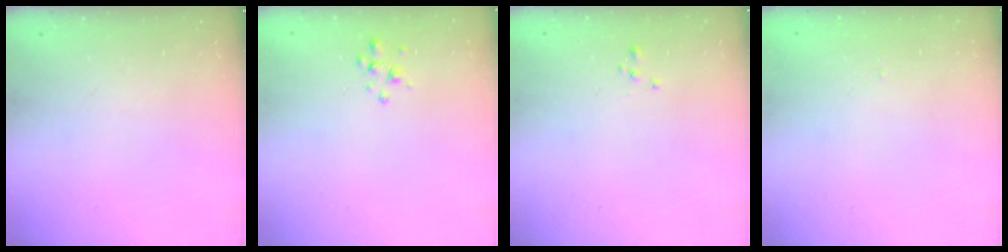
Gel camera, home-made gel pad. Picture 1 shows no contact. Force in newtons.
{"total": 2.3, "press": 2.2, "slide": 0.3}
{"total": 2.4, "press": 2.3, "slide": 0.6}
{"total": 1.0, "press": 1.0, "slide": 0.1}